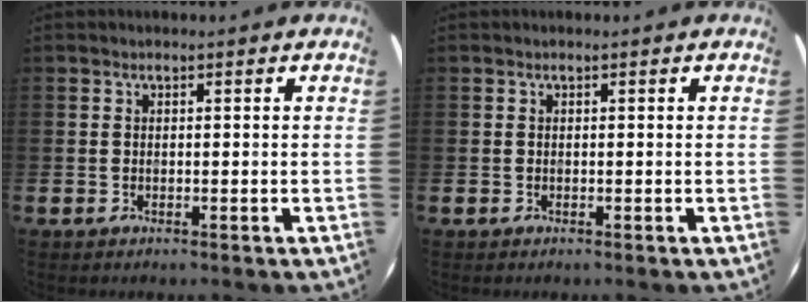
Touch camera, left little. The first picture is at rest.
{"total": 0.0}